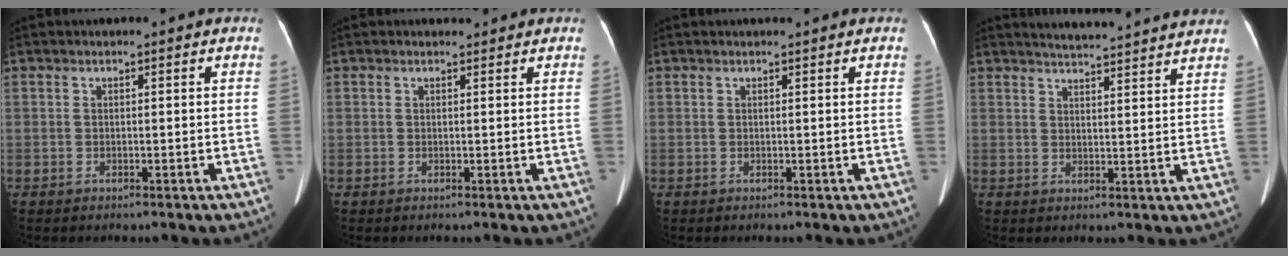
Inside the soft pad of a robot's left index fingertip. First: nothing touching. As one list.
[{"total": 1.3, "force": [1.2, 0.4, 0.1], "torque": [-0.008, 0.005, 0.018]}, {"total": 1.9, "force": [1.7, 0.0, 0.7], "torque": [-0.009, 0.014, 0.022]}, {"total": 13.2, "force": [12.6, 0.3, 4.1], "torque": [-0.060, 0.002, 0.153]}]